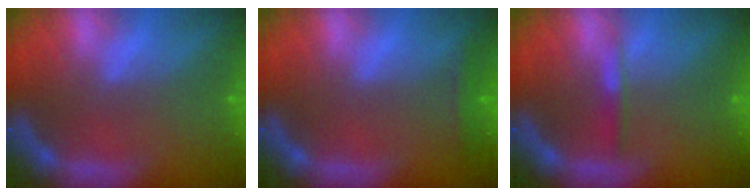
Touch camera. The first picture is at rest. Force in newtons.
{"total": 1.4}
{"total": 1.4}